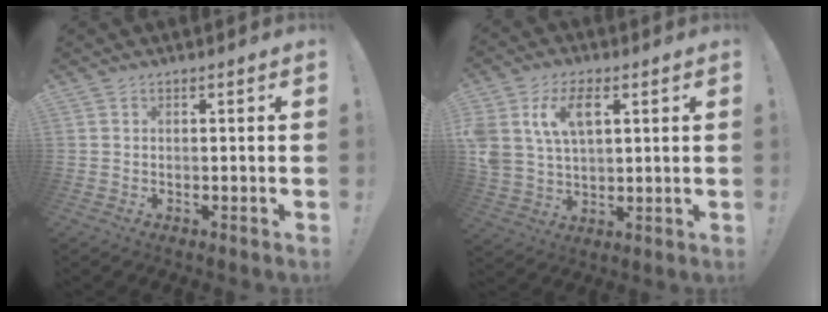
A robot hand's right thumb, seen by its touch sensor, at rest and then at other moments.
{"total": 11.2, "force": [4.7, 7.1, 7.3], "torque": [-0.140, -0.006, 0.086]}